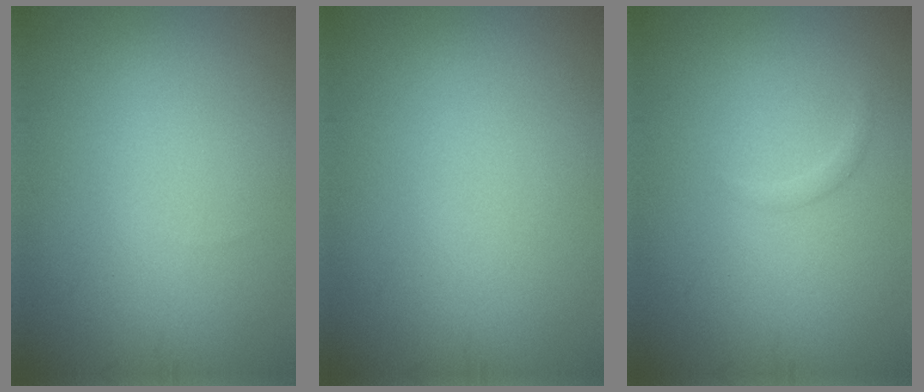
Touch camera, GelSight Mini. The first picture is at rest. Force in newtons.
{"total": 0.0}
{"total": 0.6, "press": 0.6, "slide": 0.1}